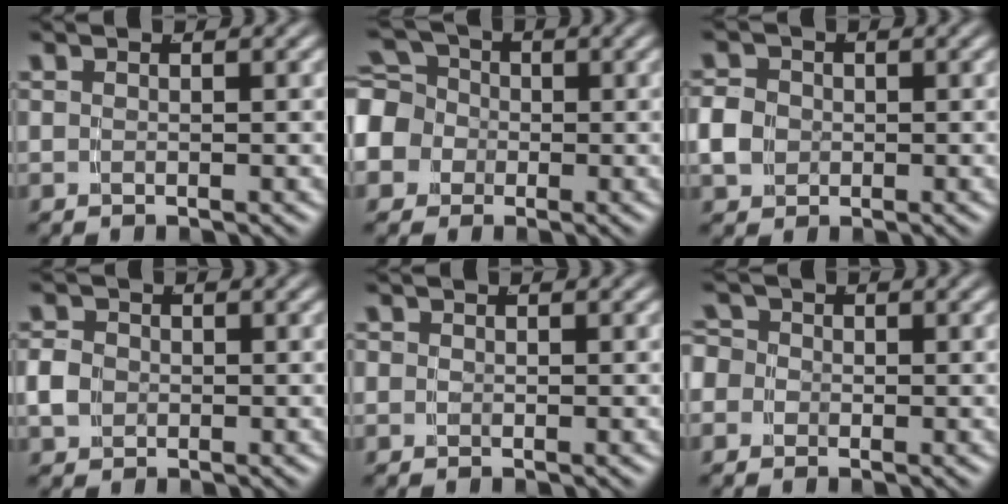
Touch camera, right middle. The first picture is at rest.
{"total": 8.6, "force": [-0.8, 7.9, 3.4], "torque": [-0.090, -0.024, -0.021]}
{"total": 3.1, "force": [-0.2, 2.7, 1.5], "torque": [-0.037, -0.004, -0.003]}
{"total": 2.2, "force": [-0.3, 1.8, 1.1], "torque": [-0.032, -0.004, -0.005]}
{"total": 0.9, "force": [-0.2, 0.9, 0.3], "torque": [-0.007, -0.006, -0.006]}
{"total": 4.0, "force": [-0.4, 3.8, 1.3], "torque": [-0.030, -0.004, -0.021]}